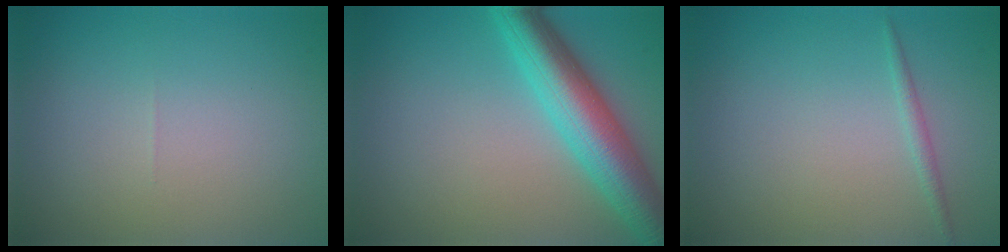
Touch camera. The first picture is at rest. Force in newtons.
{"total": 7.5, "press": 7.5, "slide": 0.2}
{"total": 0.9, "press": 0.9, "slide": 0.0}